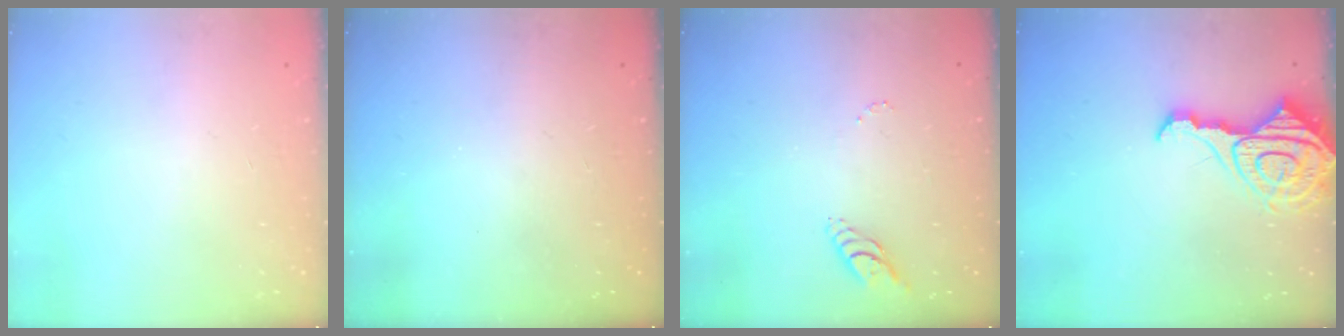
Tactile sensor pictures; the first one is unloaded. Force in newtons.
{"total": 0.0}
{"total": 6.9, "press": 6.8, "slide": 0.7}
{"total": 15.8, "press": 15.7, "slide": 1.5}